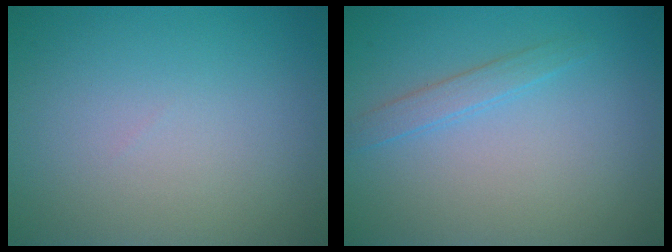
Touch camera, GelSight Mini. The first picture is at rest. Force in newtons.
{"total": 1.5, "press": 1.5, "slide": 0.1}